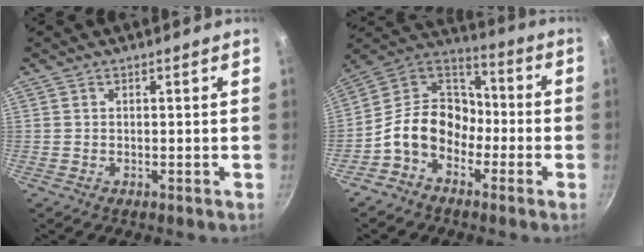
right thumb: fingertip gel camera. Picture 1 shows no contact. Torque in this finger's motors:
{"motor_torque": [-0.20, 0.81, 0.97, -0.78, 0.11]}